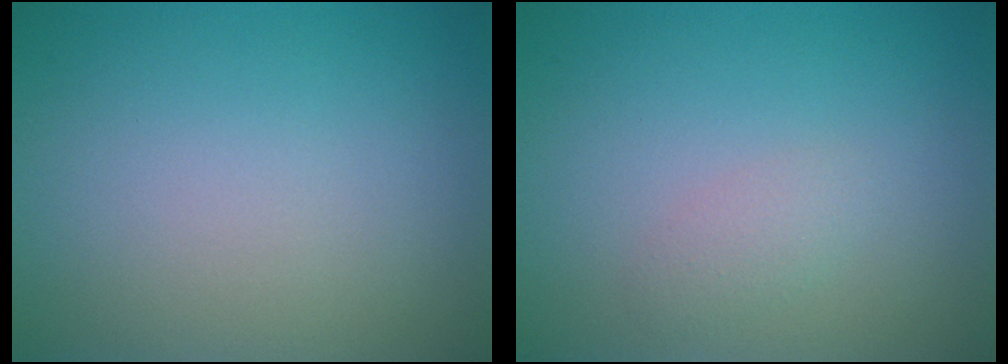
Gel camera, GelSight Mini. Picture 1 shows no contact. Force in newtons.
{"total": 1.2, "press": 1.2, "slide": 0.1}